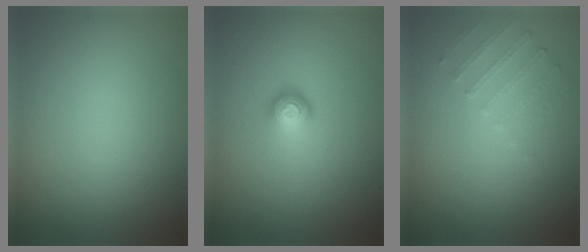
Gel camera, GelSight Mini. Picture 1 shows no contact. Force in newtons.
{"total": 1.8, "press": 1.1, "slide": 1.4}
{"total": 1.3, "press": 0.9, "slide": 1.0}